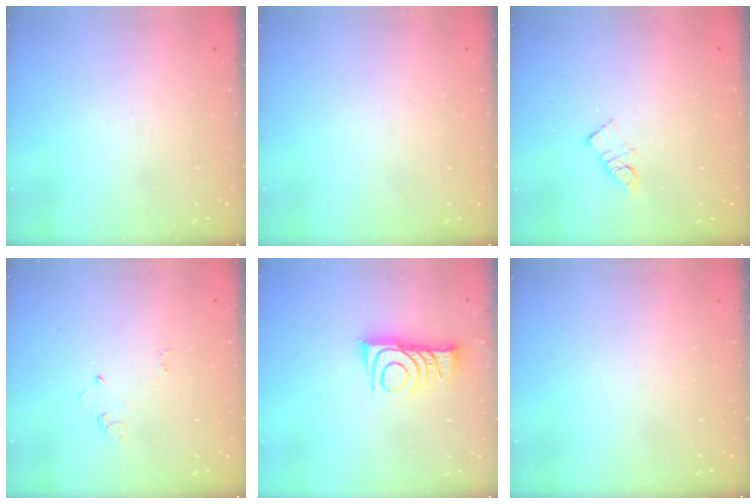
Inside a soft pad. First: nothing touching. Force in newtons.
{"total": 0.0}
{"total": 5.7, "press": 5.7, "slide": 0.2}
{"total": 2.6, "press": 2.6, "slide": 0.4}
{"total": 10.6, "press": 10.6, "slide": 0.4}
{"total": 0.0}